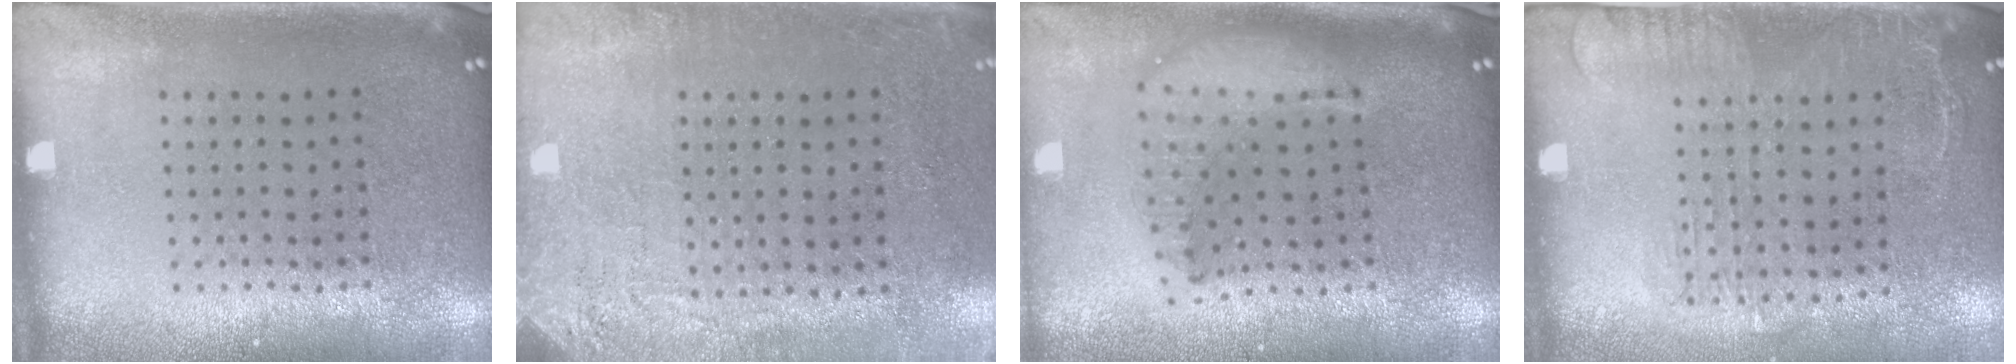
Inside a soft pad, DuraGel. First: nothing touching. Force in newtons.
{"total": 2.7, "press": 2.3, "slide": 1.4}
{"total": 1.6, "press": 1.4, "slide": 0.7}
{"total": 1.6, "press": 1.2, "slide": 1.0}